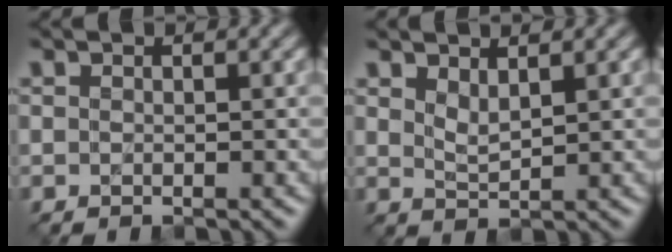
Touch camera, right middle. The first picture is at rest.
{"total": 1.4, "force": [1.2, 0.3, 0.7], "torque": [-0.016, -0.002, 0.027]}